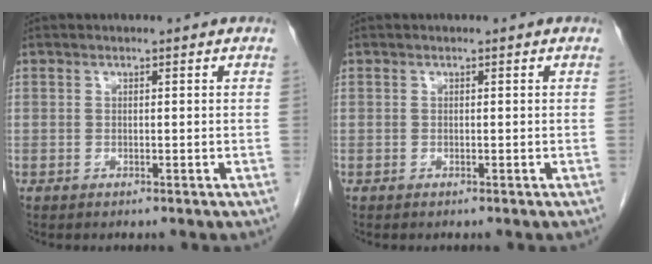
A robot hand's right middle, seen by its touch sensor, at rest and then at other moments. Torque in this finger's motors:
{"motor_torque": [0.15, -0.02, 0.08, 0.01]}